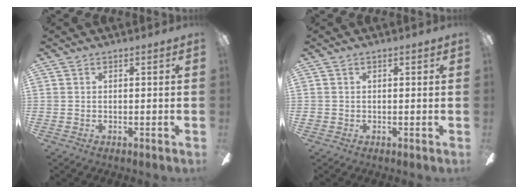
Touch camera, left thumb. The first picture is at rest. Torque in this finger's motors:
{"motor_torque": [-0.22, 0.59, 0.23, -0.07, -0.03]}